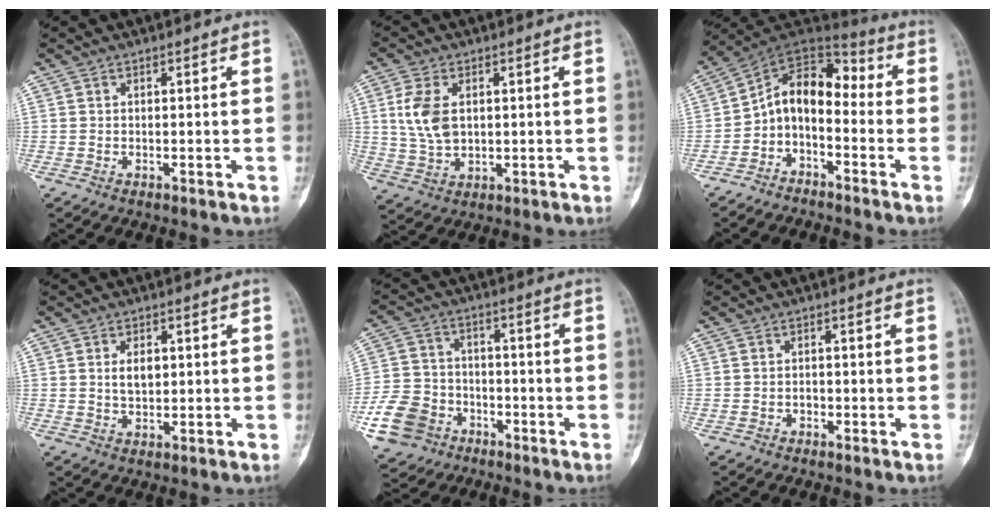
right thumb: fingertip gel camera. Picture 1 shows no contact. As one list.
[{"total": 8.2, "force": [1.6, 5.1, 6.2], "torque": [-0.127, -0.002, 0.040]}, {"total": 11.0, "force": [-2.8, 7.1, 7.9], "torque": [-0.105, 0.081, -0.064]}, {"total": 3.6, "force": [0.8, 2.2, 2.7], "torque": [-0.034, -0.005, 0.014]}, {"total": 12.4, "force": [-5.6, 9.9, 5.1], "torque": [-0.092, 0.028, -0.101]}, {"total": 1.2, "force": [-0.5, 1.0, 0.4], "torque": [-0.003, 0.005, -0.010]}]